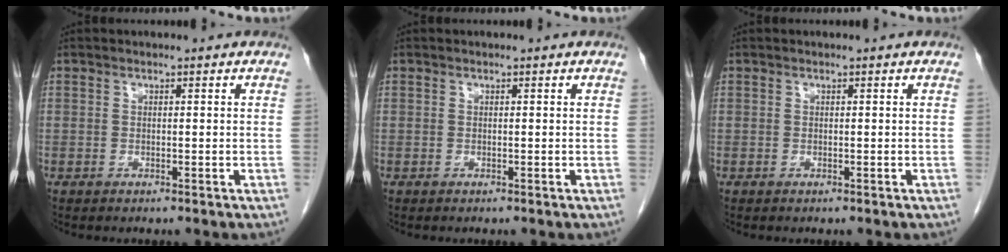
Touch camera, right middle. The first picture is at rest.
{"total": 0.0}
{"total": 0.0}